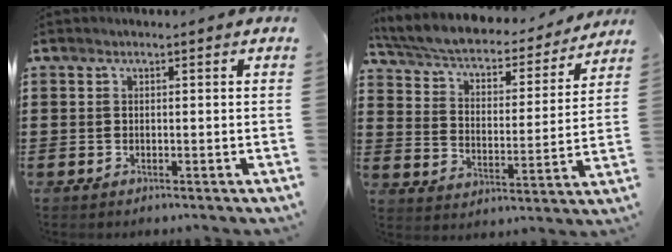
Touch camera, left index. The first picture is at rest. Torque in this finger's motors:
{"motor_torque": [1.31, -0.83, 0.54, 0.15]}